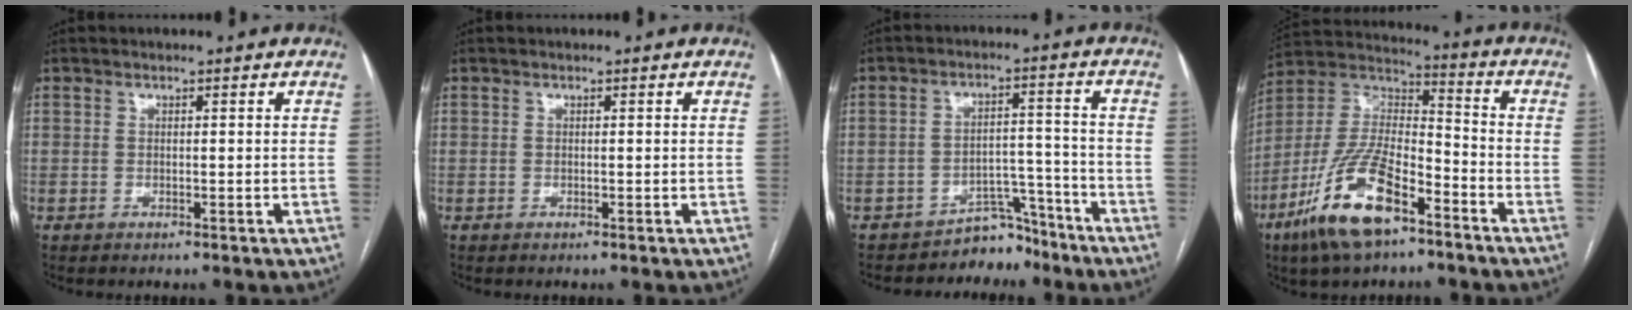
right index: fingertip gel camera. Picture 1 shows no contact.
{"total": 0.0}
{"total": 5.4, "force": [-4.9, 2.3, 0.0], "torque": [0.010, 0.042, -0.072]}
{"total": 16.6, "force": [-9.5, 5.5, 12.5], "torque": [-0.259, -0.004, -0.177]}